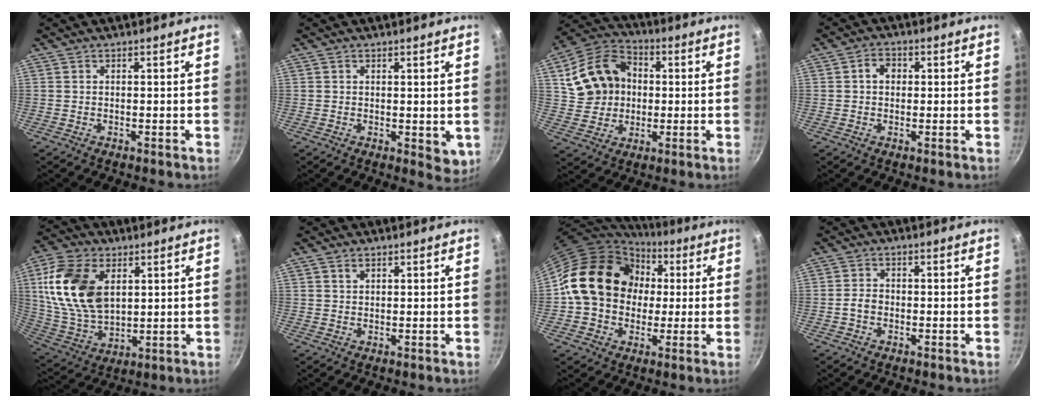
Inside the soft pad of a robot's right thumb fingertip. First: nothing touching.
{"total": 3.9, "force": [0.7, 2.4, 3.0], "torque": [-0.038, -0.006, 0.013]}
{"total": 15.0, "force": [2.4, 12.3, 8.3], "torque": [-0.129, 0.023, 0.040]}
{"total": 3.2, "force": [0.4, 2.6, 1.9], "torque": [-0.015, 0.007, 0.003]}
{"total": 18.8, "force": [5.0, 11.9, 13.6], "torque": [-0.246, -0.013, 0.107]}
{"total": 1.7, "force": [1.0, 1.1, 0.9], "torque": [-0.011, 0.000, 0.018]}
{"total": 19.8, "force": [2.4, 16.4, 10.8], "torque": [-0.158, 0.036, 0.036]}
{"total": 2.5, "force": [-0.7, 1.9, 1.4], "torque": [-0.021, 0.014, -0.014]}